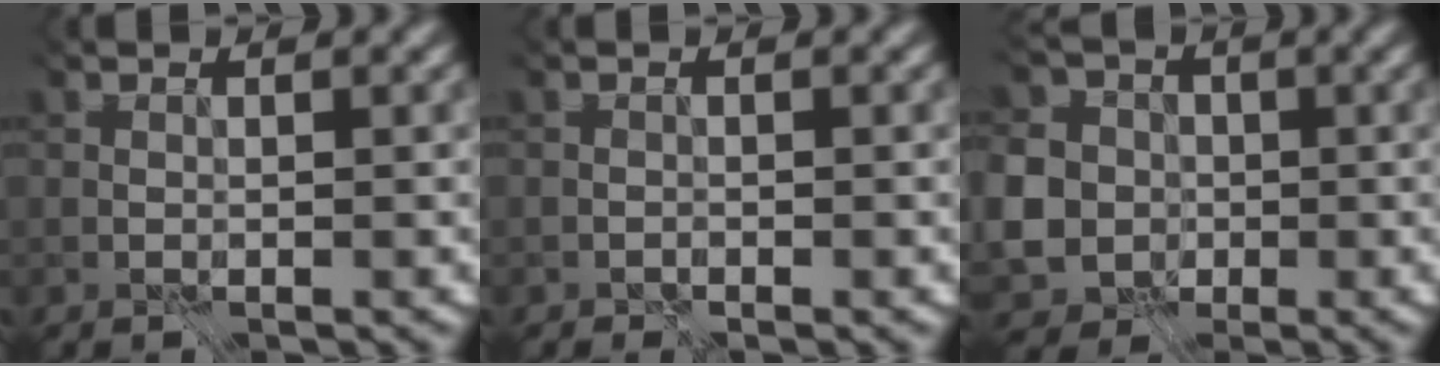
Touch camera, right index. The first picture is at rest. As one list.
[{"total": 1.4, "force": [-1.3, -0.4, -0.5], "torque": [0.012, -0.003, -0.032]}, {"total": 11.0, "force": [-1.2, 10.2, 4.0], "torque": [-0.149, 0.012, -0.020]}]